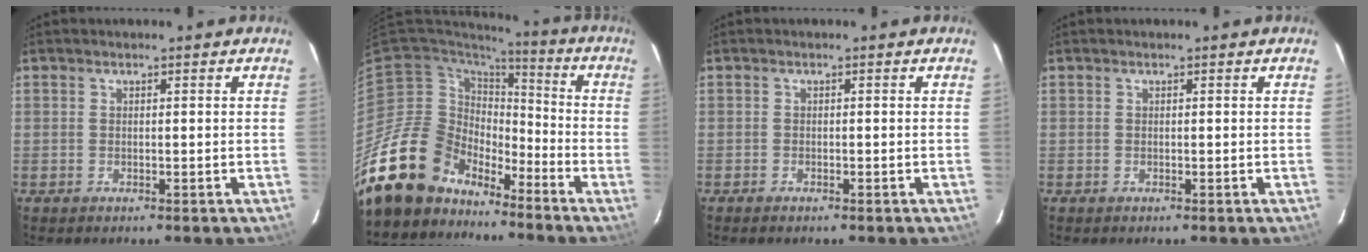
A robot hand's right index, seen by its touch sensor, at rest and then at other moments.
{"total": 17.2, "force": [-13.8, 9.6, 3.7], "torque": [-0.088, 0.021, -0.240]}
{"total": 0.8, "force": [-0.7, 0.3, 0.3], "torque": [-0.008, -0.002, -0.015]}
{"total": 0.0}